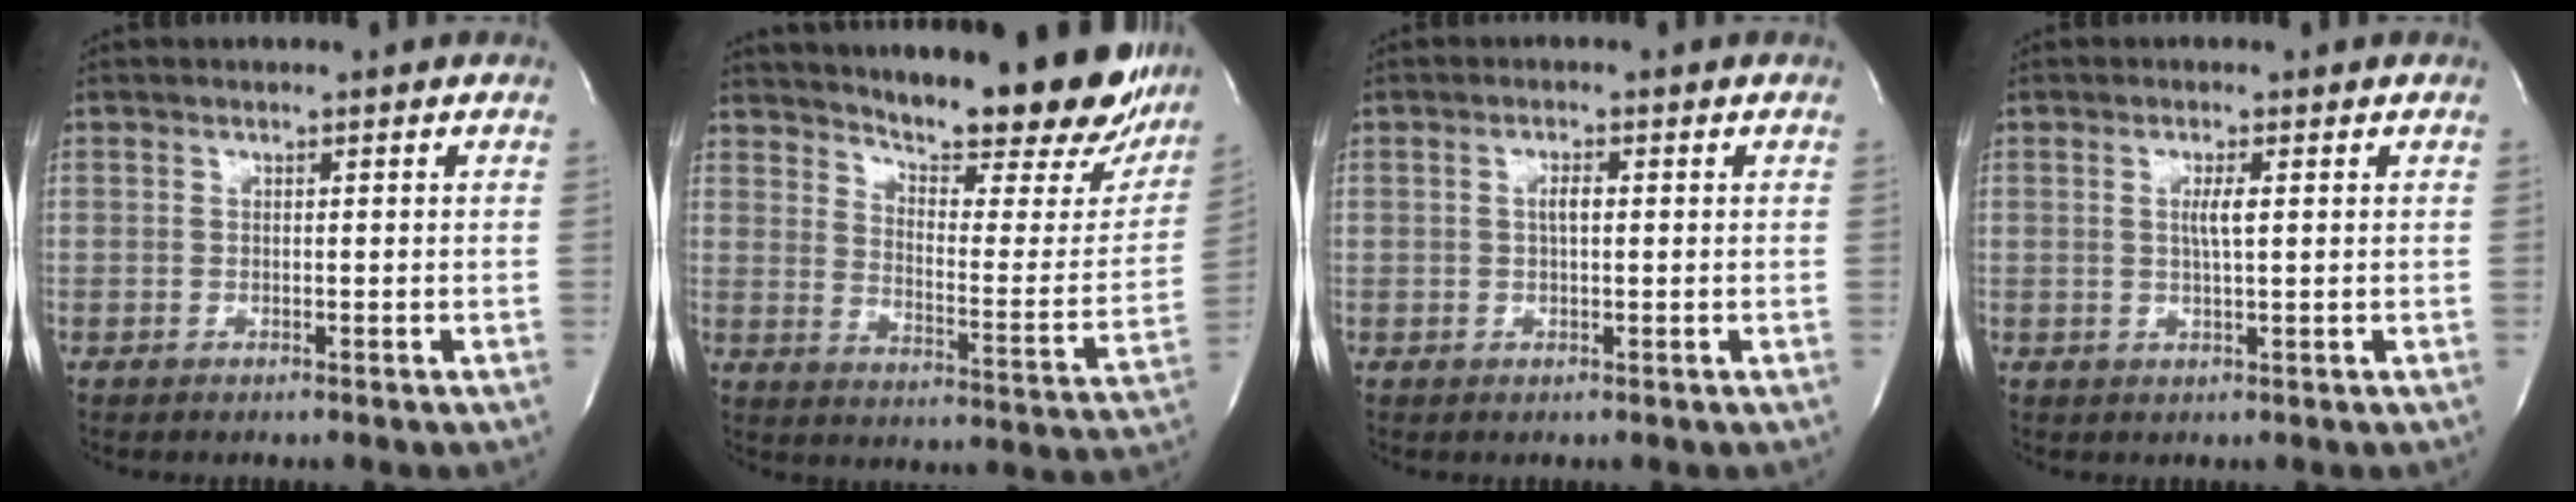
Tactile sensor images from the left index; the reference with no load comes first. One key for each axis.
{"total": 25.7, "fx": 22.0, "fy": 4.9, "fz": 12.4, "tx": -0.185, "ty": -0.065, "tz": 0.278}
{"total": 1.7, "fx": 0.2, "fy": 0.5, "fz": 1.7, "tx": -0.034, "ty": 0.003, "tz": 0.004}
{"total": 2.3, "fx": 0.5, "fy": -0.1, "fz": 2.2, "tx": -0.046, "ty": -0.002, "tz": 0.008}